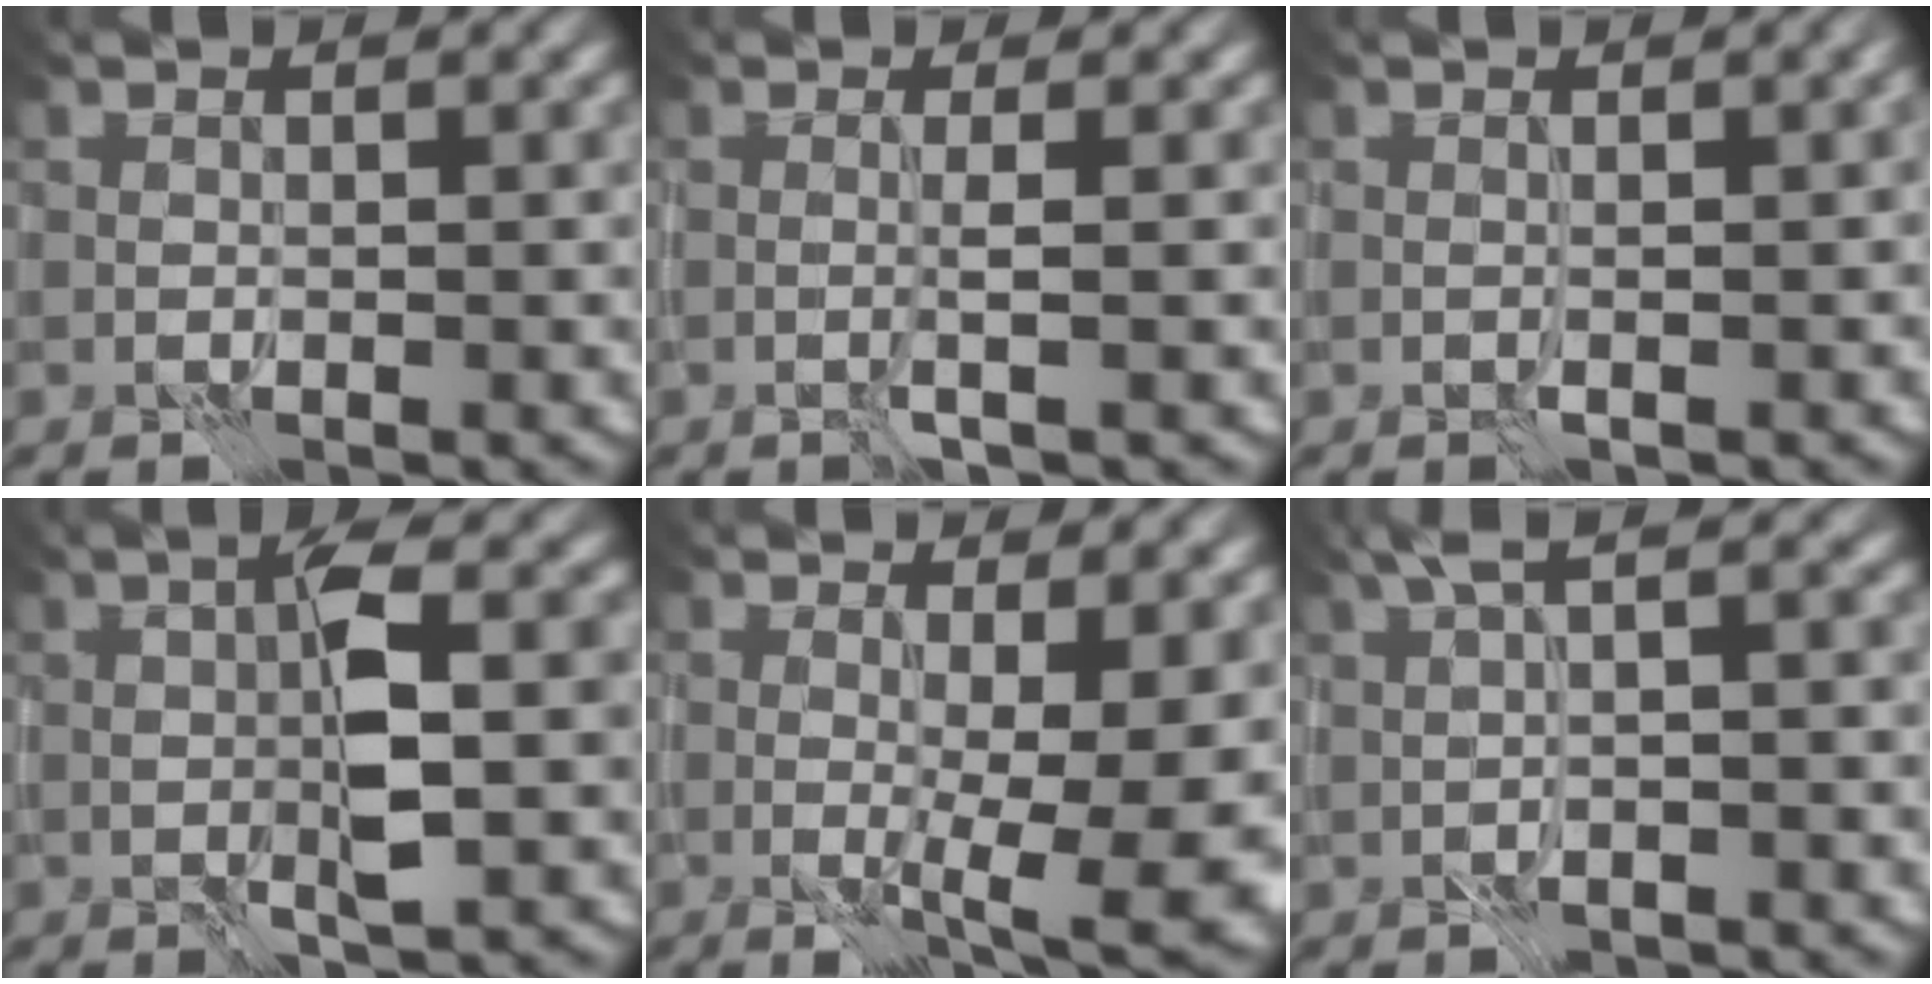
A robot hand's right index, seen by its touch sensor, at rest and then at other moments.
{"total": 1.5, "force": [-0.1, 0.0, 1.5], "torque": [-0.028, -0.002, -0.007]}
{"total": 1.0, "force": [-0.3, -0.1, 1.0], "torque": [-0.016, 0.000, -0.006]}
{"total": 4.9, "force": [0.3, 1.2, 4.7], "torque": [-0.092, 0.003, 0.004]}
{"total": 8.0, "force": [-0.6, 1.8, 7.7], "torque": [-0.116, -0.019, 0.000]}
{"total": 2.8, "force": [0.4, 0.4, 2.8], "torque": [-0.053, 0.011, 0.004]}